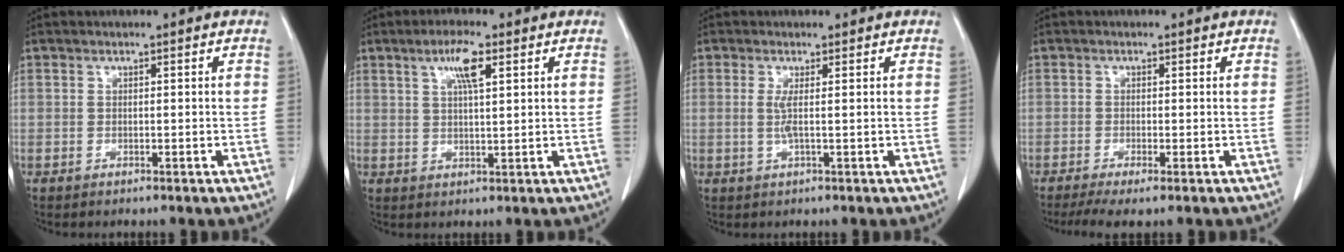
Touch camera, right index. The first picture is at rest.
{"total": 5.0, "force": [2.4, 0.7, 4.4], "torque": [-0.081, 0.003, 0.042]}
{"total": 2.1, "force": [0.1, -0.2, 2.1], "torque": [-0.051, -0.003, 0.002]}
{"total": 3.4, "force": [-2.1, 0.6, 2.5], "torque": [-0.045, -0.009, -0.036]}